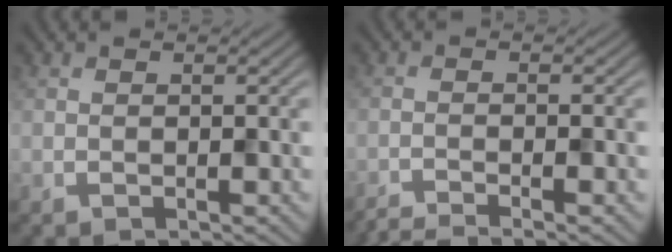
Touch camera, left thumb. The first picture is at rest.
{"total": 3.6, "force": [-2.8, 0.3, 2.2], "torque": [-0.035, 0.002, -0.063]}